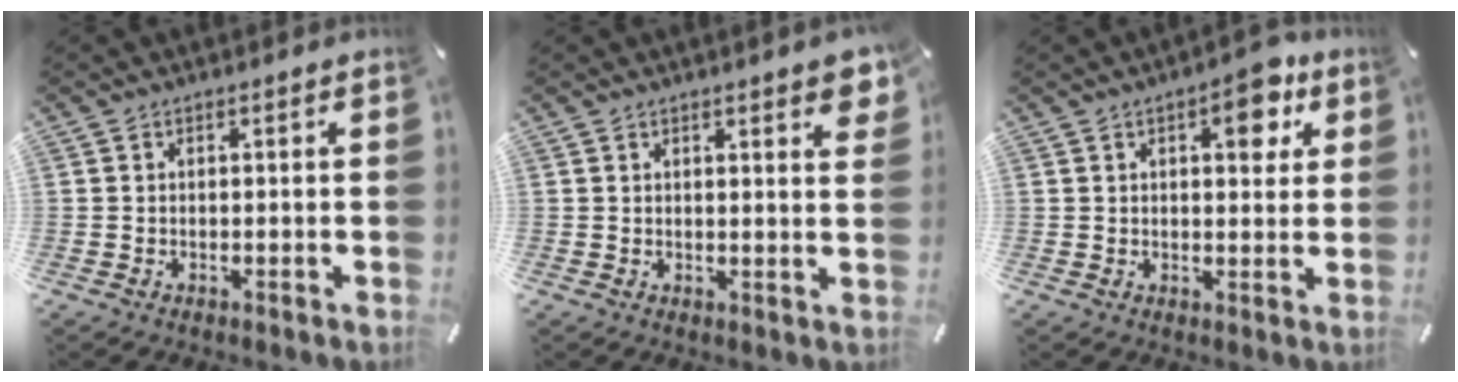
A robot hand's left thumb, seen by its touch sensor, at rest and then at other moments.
{"total": 3.2, "force": [2.3, 0.5, 2.2], "torque": [-0.032, -0.012, 0.037]}
{"total": 8.6, "force": [3.6, 4.2, 6.5], "torque": [-0.069, -0.015, 0.052]}